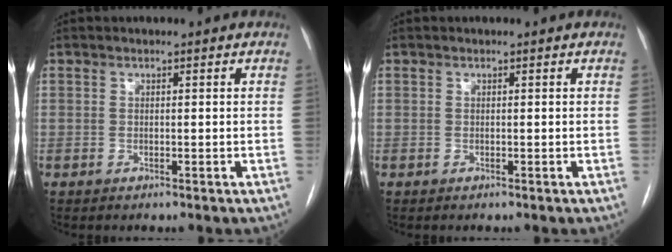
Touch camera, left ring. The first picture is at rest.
{"total": 0.0}